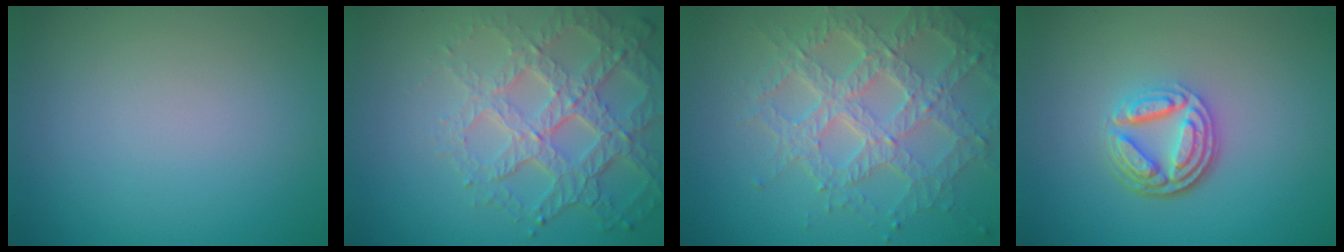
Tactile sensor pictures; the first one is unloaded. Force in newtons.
{"total": 6.8, "press": 5.0, "slide": 4.7}
{"total": 7.2, "press": 5.3, "slide": 4.9}
{"total": 4.8, "press": 3.5, "slide": 3.2}